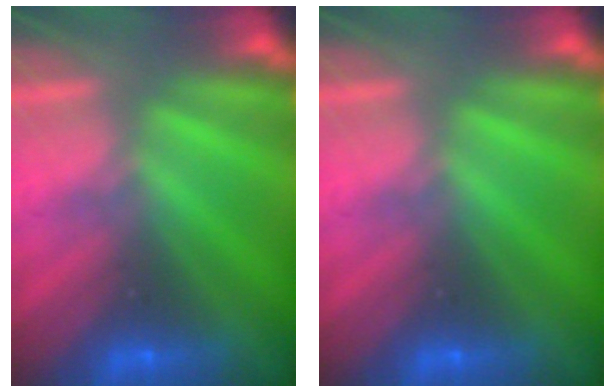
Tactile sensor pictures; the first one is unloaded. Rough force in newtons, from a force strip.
{"total": 0.0}